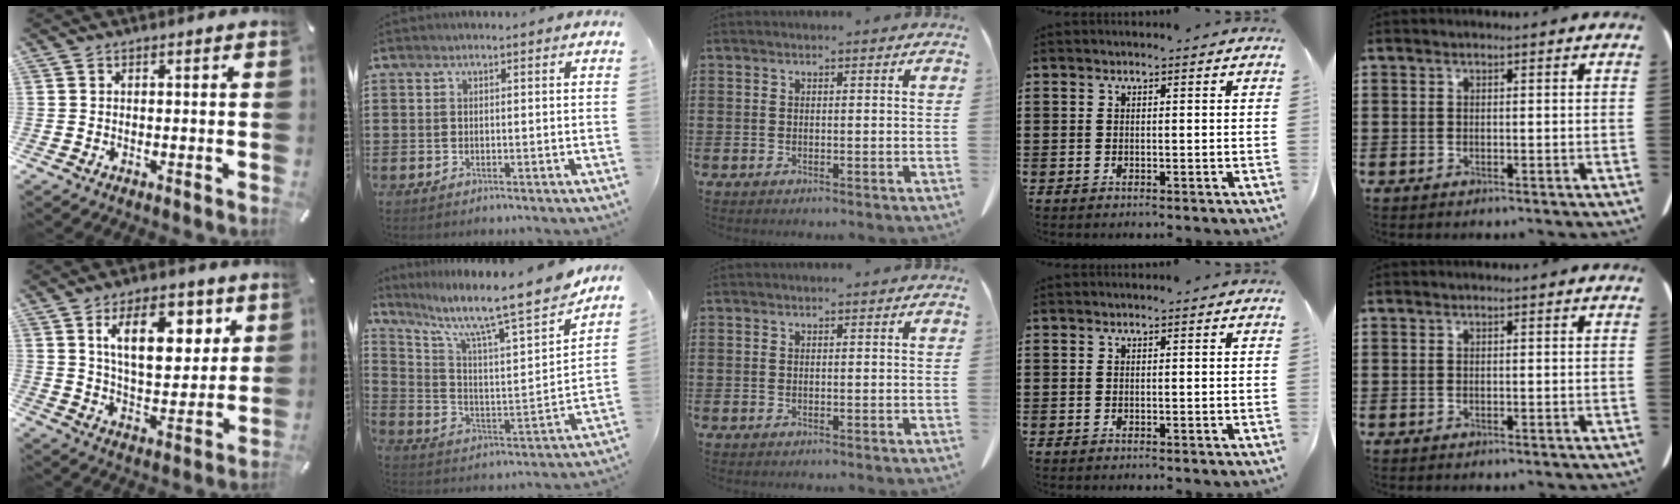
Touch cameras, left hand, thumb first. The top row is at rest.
{"thumb": {"total": 15.2, "force": [6.8, 8.2, 10.8], "torque": [-0.166, -0.008, 0.114]}, "index": {"total": 11.3, "force": [9.1, 1.4, 6.6], "torque": [-0.141, -0.071, 0.142]}}